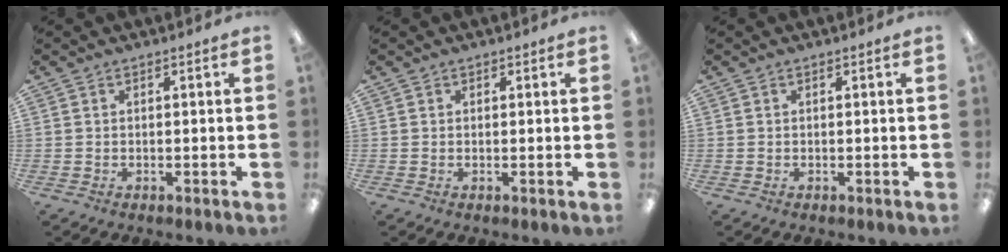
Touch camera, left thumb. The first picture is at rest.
{"total": 0.6, "force": [0.4, 0.5, -0.1], "torque": [0.002, 0.003, 0.006]}
{"total": 0.0}